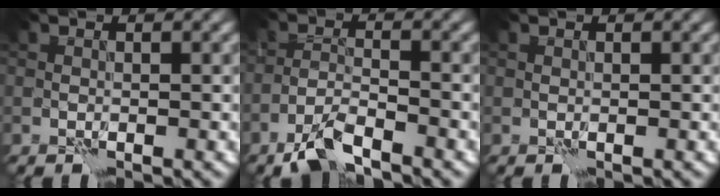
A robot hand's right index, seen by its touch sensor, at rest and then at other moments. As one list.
[{"total": 3.8, "force": [-2.9, 0.9, 2.2], "torque": [-0.050, 0.001, -0.067]}, {"total": 0.0}]